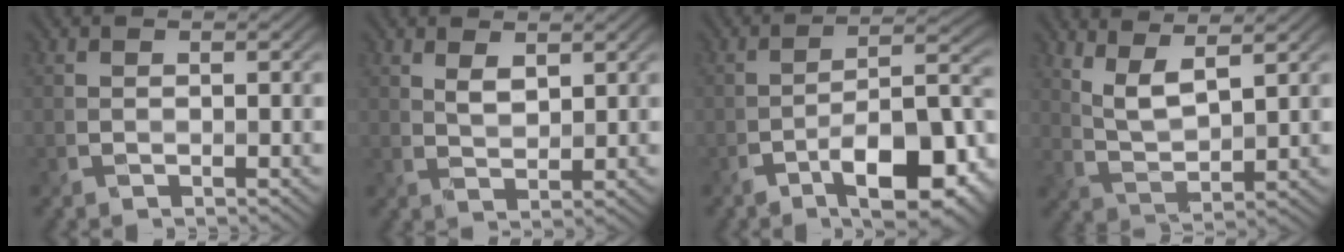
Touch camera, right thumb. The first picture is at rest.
{"total": 2.0, "force": [1.5, 0.7, 1.2], "torque": [-0.028, -0.003, 0.034]}
{"total": 12.8, "force": [-6.9, 4.4, 9.8], "torque": [-0.145, 0.004, -0.114]}
{"total": 5.2, "force": [3.5, 1.3, 3.7], "torque": [-0.087, -0.004, 0.077]}